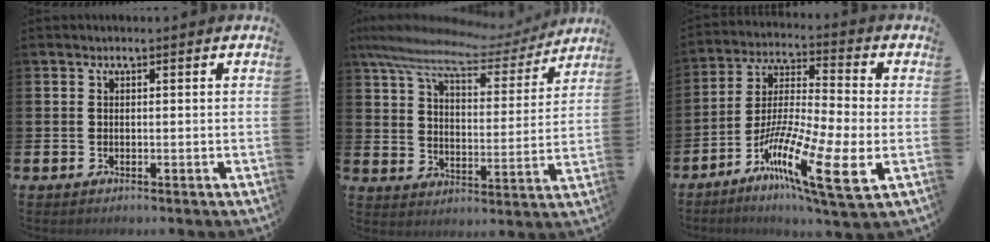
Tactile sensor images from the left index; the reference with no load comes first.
{"total": 9.6, "force": [8.3, 2.3, 4.4], "torque": [-0.115, -0.048, 0.139]}
{"total": 11.3, "force": [-5.1, 0.6, 10.1], "torque": [-0.198, -0.037, -0.105]}